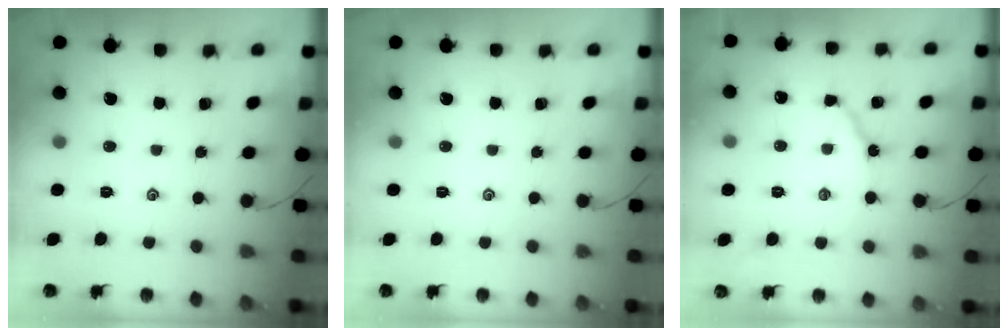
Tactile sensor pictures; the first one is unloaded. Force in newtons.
{"total": 0.0}
{"total": 5.7, "press": 5.7, "slide": 0.8}